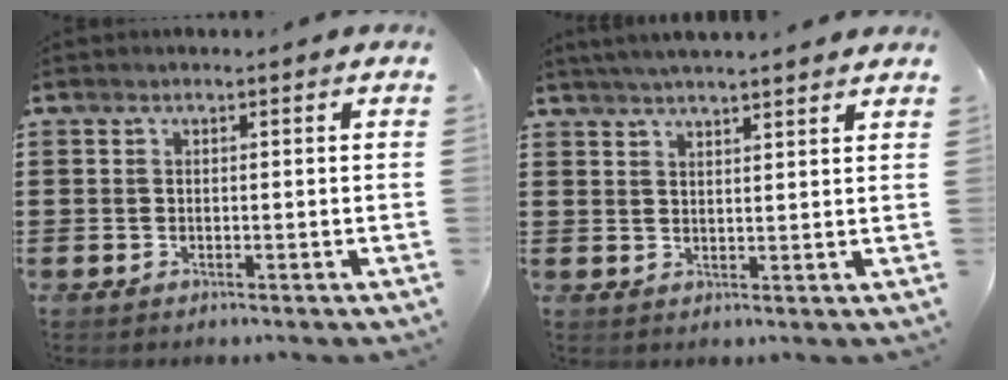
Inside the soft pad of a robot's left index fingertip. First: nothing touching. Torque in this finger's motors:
{"motor_torque": [1.56, -0.58, 0.77, 0.09]}